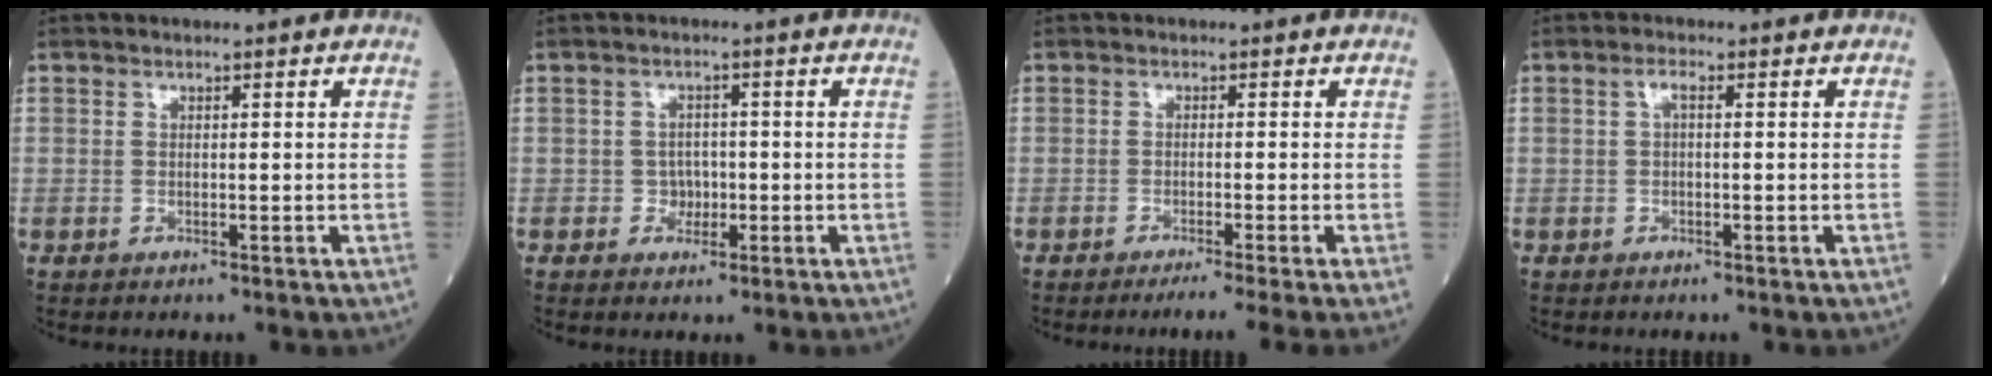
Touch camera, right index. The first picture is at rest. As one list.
[{"total": 2.5, "force": [-0.6, 2.2, 0.9], "torque": [-0.005, 0.007, -0.010]}, {"total": 5.8, "force": [-4.5, -1.7, 3.3], "torque": [-0.031, -0.014, -0.066]}, {"total": 1.5, "force": [0.3, 0.4, 1.4], "torque": [-0.028, 0.005, 0.004]}]